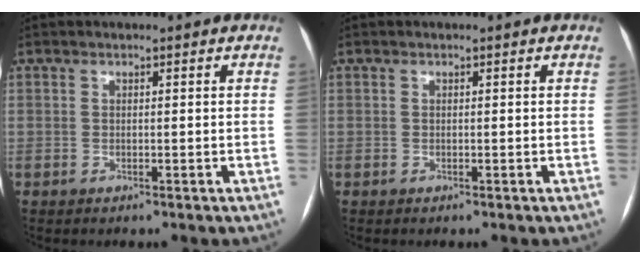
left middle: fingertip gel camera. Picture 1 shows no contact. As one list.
[{"total": 0.0}]